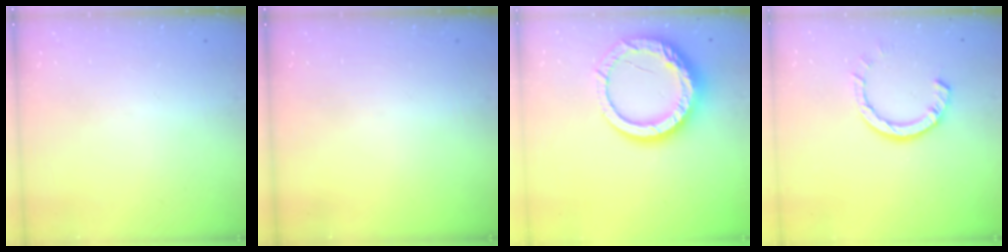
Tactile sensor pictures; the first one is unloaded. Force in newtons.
{"total": 0.0}
{"total": 16.5, "press": 16.5, "slide": 1.2}
{"total": 9.0, "press": 8.9, "slide": 1.2}